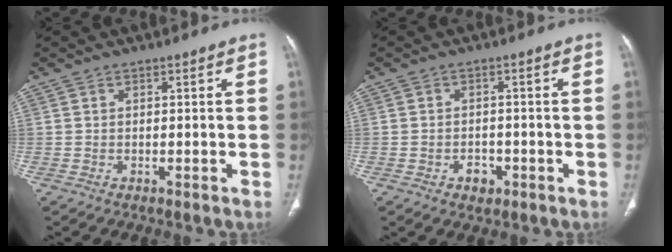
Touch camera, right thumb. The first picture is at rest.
{"total": 2.8, "force": [-1.3, 2.1, 1.3], "torque": [-0.009, 0.007, -0.014]}